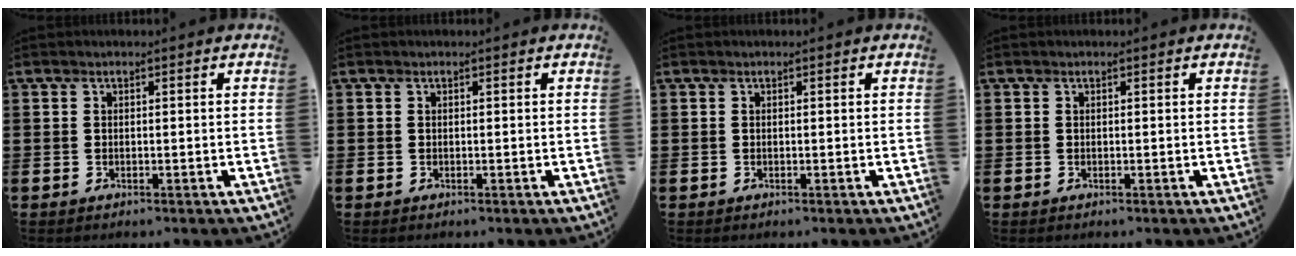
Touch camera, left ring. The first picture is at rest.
{"total": 0.0}
{"total": 0.0}
{"total": 0.0}